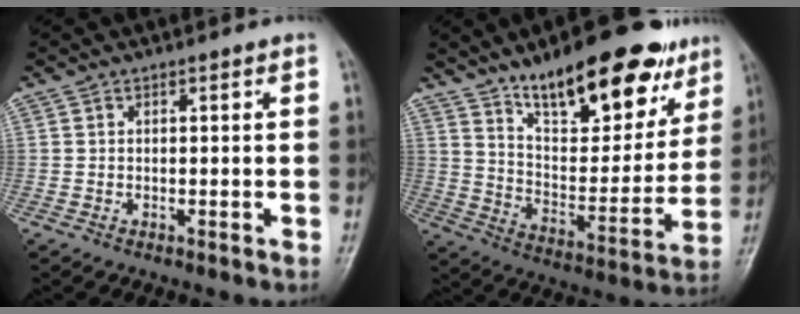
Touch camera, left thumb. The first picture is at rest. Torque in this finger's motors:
{"motor_torque": [1.51, 1.33, 1.34, -1.44, 0.34]}